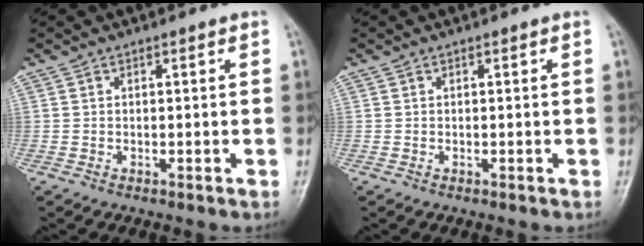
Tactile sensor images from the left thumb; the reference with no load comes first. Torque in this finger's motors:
{"motor_torque": [0.00, 0.00, 0.02, -0.02, 0.00]}